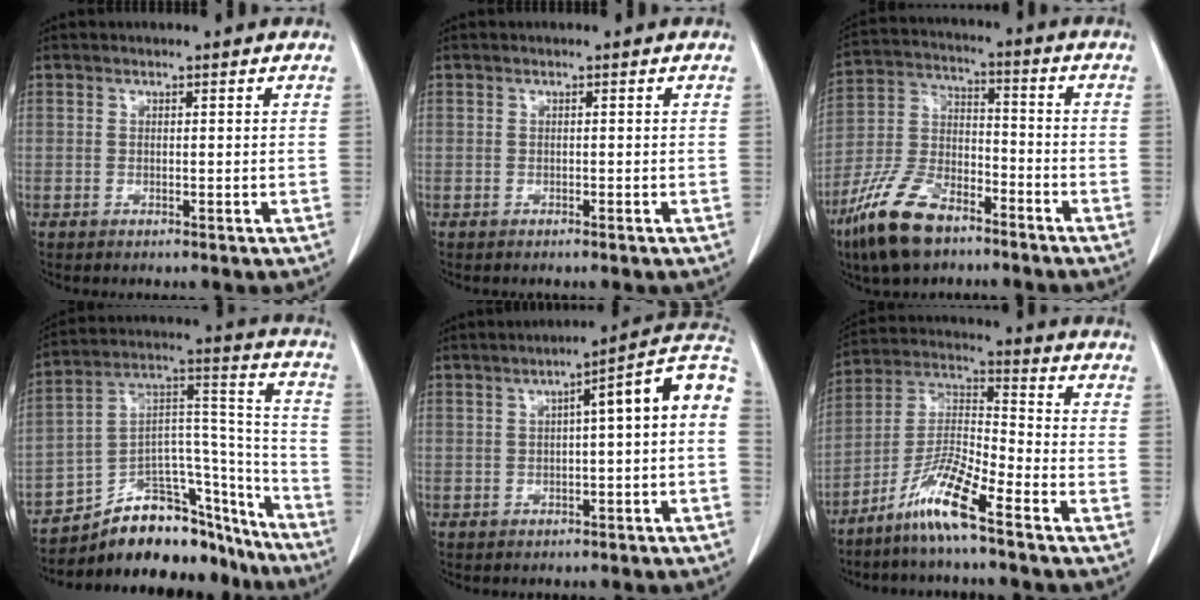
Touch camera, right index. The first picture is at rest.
{"total": 0.0}
{"total": 13.3, "force": [-9.1, 5.5, 8.0], "torque": [-0.171, -0.006, -0.178]}
{"total": 21.4, "force": [-18.3, 7.7, 8.1], "torque": [-0.107, 0.063, -0.282]}
{"total": 9.5, "force": [0.5, 1.2, 9.4], "torque": [-0.129, 0.038, 0.001]}
{"total": 9.9, "force": [-6.9, 0.3, 7.1], "torque": [-0.146, -0.008, -0.138]}